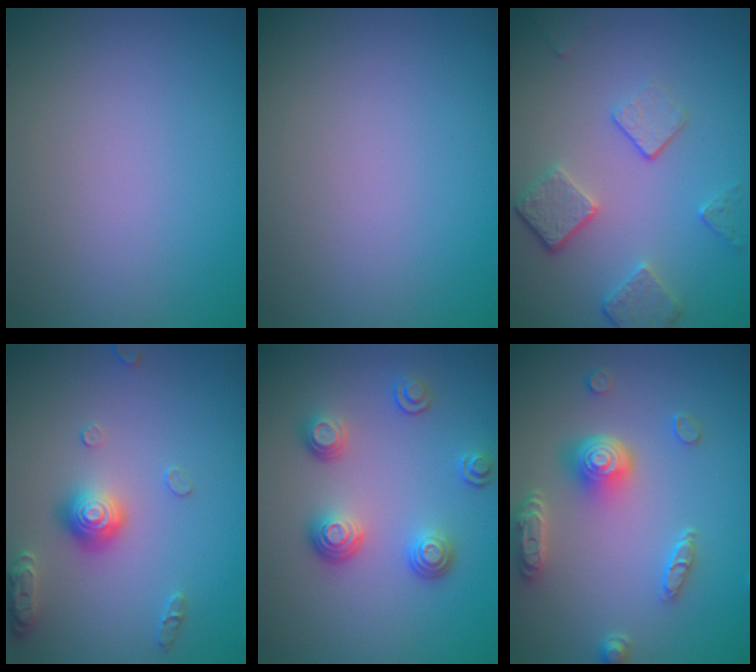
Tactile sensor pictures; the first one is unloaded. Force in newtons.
{"total": 0.0}
{"total": 3.8, "press": 2.9, "slide": 2.5}
{"total": 3.0, "press": 2.9, "slide": 0.7}
{"total": 3.4, "press": 2.7, "slide": 2.1}
{"total": 4.7, "press": 3.6, "slide": 3.0}